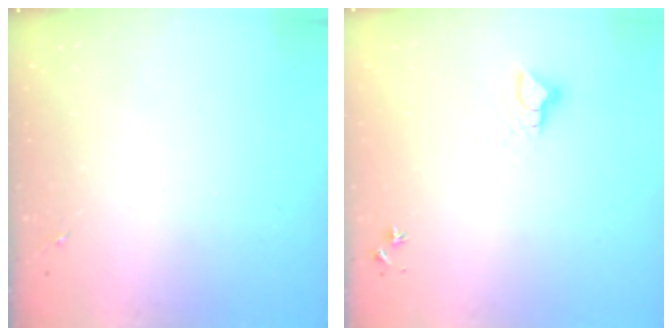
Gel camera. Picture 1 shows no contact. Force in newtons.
{"total": 4.2, "press": 4.2, "slide": 0.3}